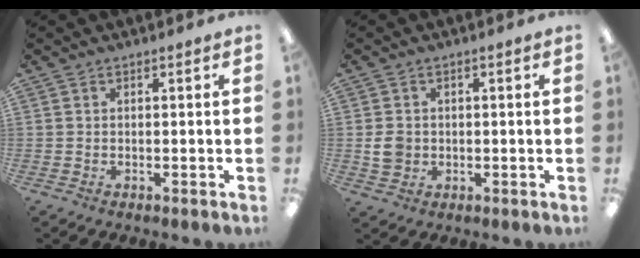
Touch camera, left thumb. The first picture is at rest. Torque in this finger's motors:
{"motor_torque": [0.10, 0.52, 0.60, -0.47, 0.01]}